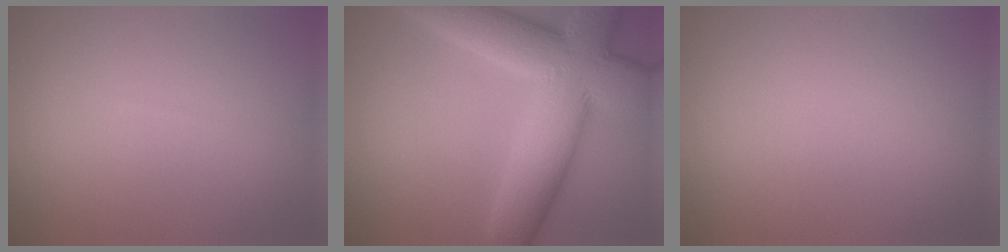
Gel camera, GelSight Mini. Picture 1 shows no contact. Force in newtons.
{"total": 11.5, "press": 11.5, "slide": 0.7}
{"total": 0.0}